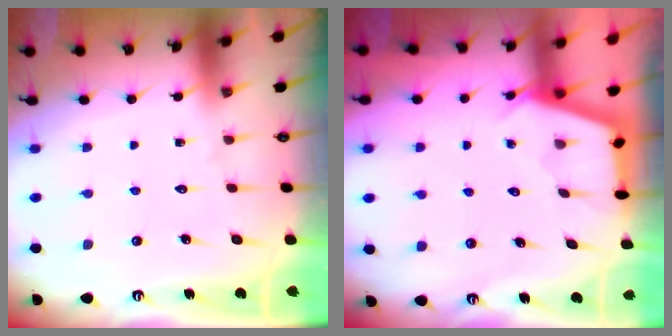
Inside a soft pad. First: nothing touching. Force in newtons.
{"total": 2.8, "press": 2.8, "slide": 0.3}